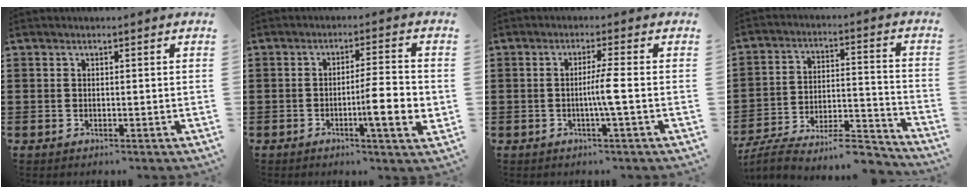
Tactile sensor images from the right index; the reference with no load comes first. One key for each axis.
{"total": 8.0, "fx": -1.9, "fy": 1.1, "fz": 7.7, "tx": -0.117, "ty": -0.006, "tz": -0.031}
{"total": 3.7, "fx": -0.6, "fy": -0.6, "fz": 3.6, "tx": -0.064, "ty": -0.007, "tz": -0.016}
{"total": 8.6, "fx": -7.5, "fy": 1.6, "fz": 3.8, "tx": -0.052, "ty": 0.014, "tz": -0.141}